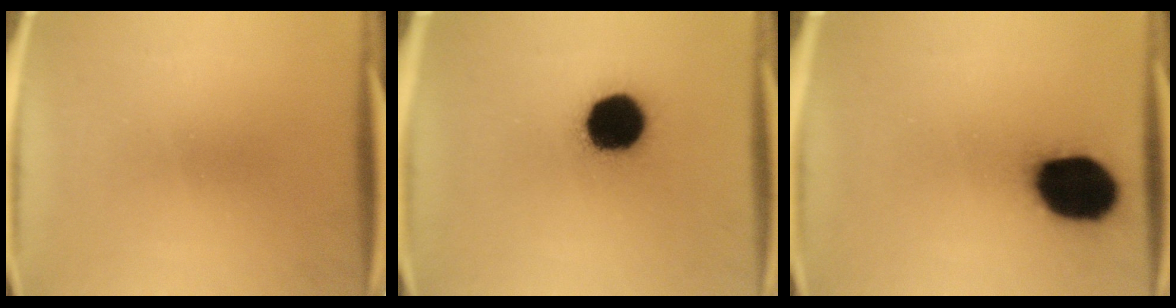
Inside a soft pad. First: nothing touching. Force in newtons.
{"total": 17.0}
{"total": 19.7}